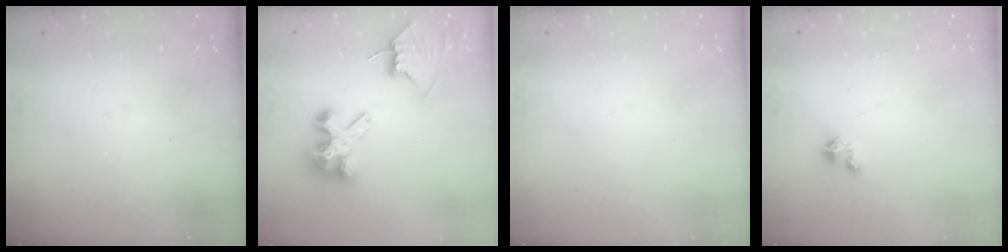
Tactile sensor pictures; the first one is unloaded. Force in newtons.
{"total": 7.8, "press": 7.7, "slide": 0.6}
{"total": 0.0}
{"total": 2.0, "press": 2.0, "slide": 0.1}